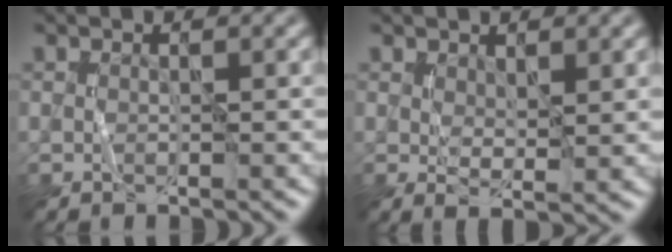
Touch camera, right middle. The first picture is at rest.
{"total": 2.1, "force": [0.8, 0.7, 1.8], "torque": [-0.038, -0.011, 0.022]}